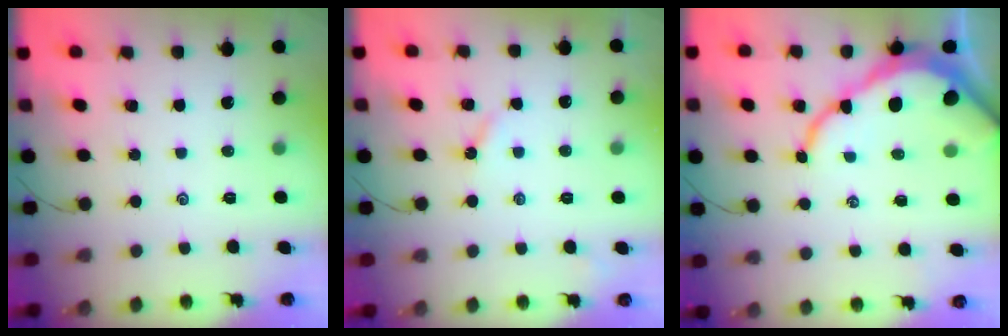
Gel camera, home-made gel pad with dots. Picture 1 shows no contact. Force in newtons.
{"total": 3.0, "press": 2.9, "slide": 0.5}
{"total": 10.4, "press": 10.4, "slide": 1.1}